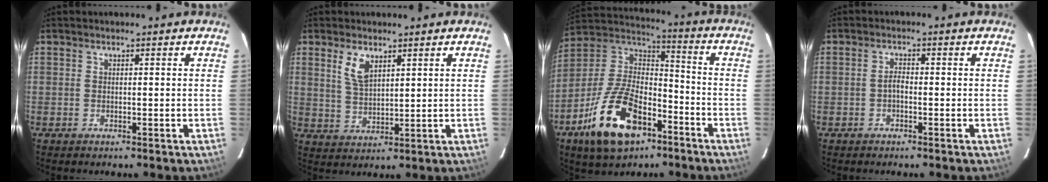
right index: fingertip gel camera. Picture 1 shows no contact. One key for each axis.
{"total": 5.5, "fx": 3.0, "fy": 2.5, "fz": 3.8, "tx": -0.073, "ty": 0.000, "tz": 0.063}
{"total": 20.1, "fx": -10.5, "fy": 10.3, "fz": 13.7, "tx": -0.289, "ty": -0.003, "tz": -0.181}
{"total": 1.5, "fx": -0.7, "fy": 0.6, "fz": 1.1, "tx": -0.022, "ty": 0.006, "tz": -0.014}